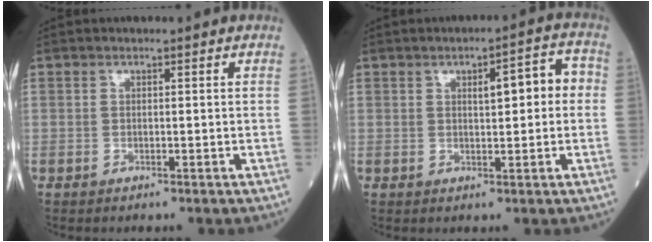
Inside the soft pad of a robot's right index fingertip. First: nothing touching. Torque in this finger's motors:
{"motor_torque": [0.35, 0.26, 0.09, 0.05]}